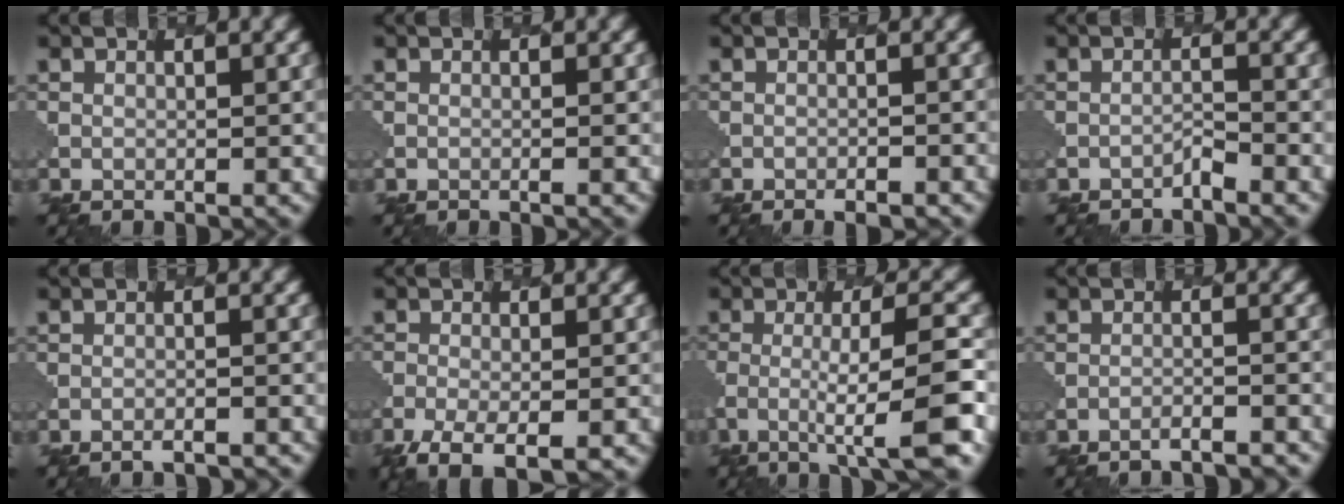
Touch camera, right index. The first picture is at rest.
{"total": 0.6, "force": [0.0, 0.2, 0.5], "torque": [-0.005, -0.002, -0.010]}
{"total": 2.1, "force": [-1.8, 0.6, 1.1], "torque": [-0.006, 0.012, -0.028]}
{"total": 0.7, "force": [-0.7, -0.1, 0.1], "torque": [-0.003, 0.006, -0.018]}
{"total": 3.4, "force": [-3.2, 0.5, 0.9], "torque": [-0.004, 0.014, -0.045]}
{"total": 5.6, "force": [-3.6, 1.7, 4.0], "torque": [-0.070, -0.013, -0.063]}
{"total": 7.4, "force": [-2.3, 1.1, 6.9], "torque": [-0.107, 0.004, -0.055]}
{"total": 4.1, "force": [-3.9, 0.4, 1.1], "torque": [-0.013, 0.007, -0.058]}